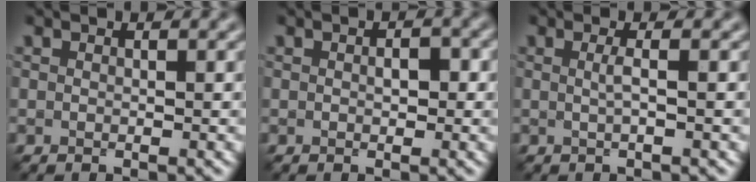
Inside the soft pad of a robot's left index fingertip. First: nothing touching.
{"total": 1.5, "force": [0.1, 0.8, 1.2], "torque": [-0.014, 0.000, 0.000]}
{"total": 1.3, "force": [0.0, 0.3, 1.2], "torque": [-0.022, 0.001, -0.003]}